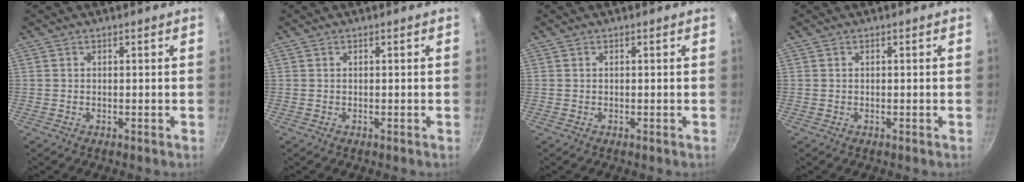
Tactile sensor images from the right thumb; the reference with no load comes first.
{"total": 0.0}
{"total": 0.0}
{"total": 0.0}